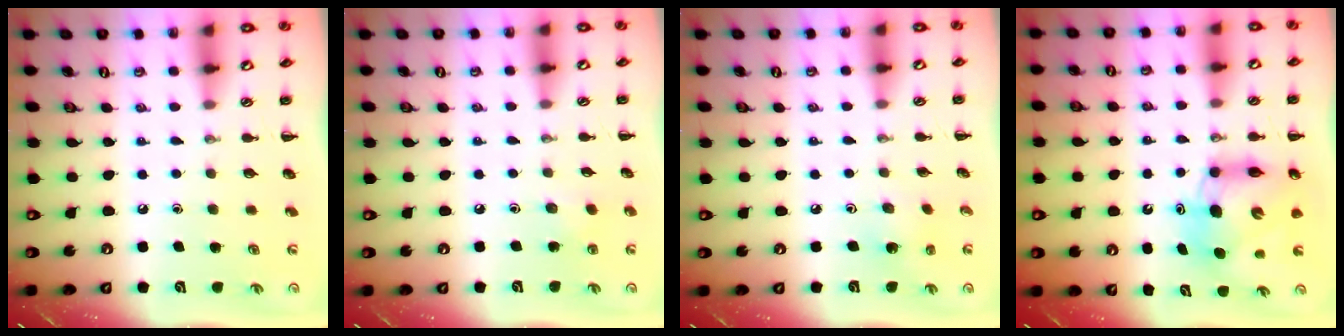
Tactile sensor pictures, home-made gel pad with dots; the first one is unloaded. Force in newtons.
{"total": 3.0, "press": 2.8, "slide": 1.0}
{"total": 2.1, "press": 2.0, "slide": 0.5}
{"total": 9.3, "press": 8.9, "slide": 2.6}